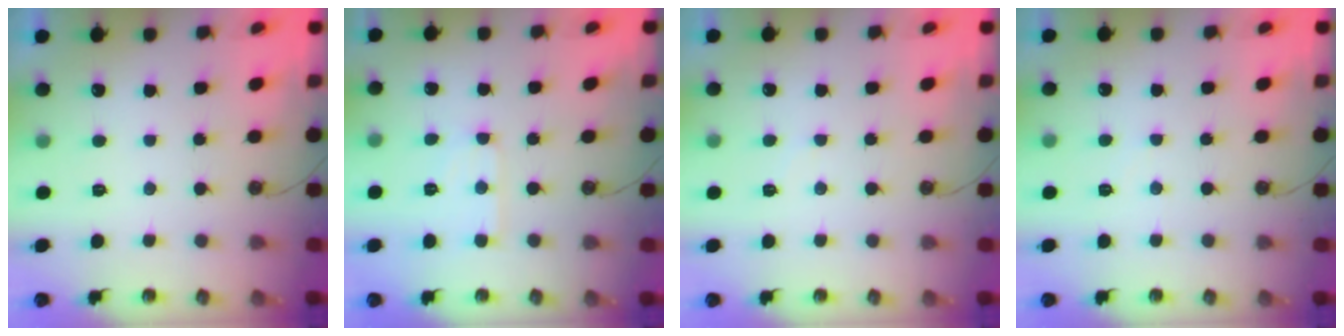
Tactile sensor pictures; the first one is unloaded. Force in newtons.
{"total": 4.6, "press": 4.6, "slide": 0.4}
{"total": 4.1, "press": 4.1, "slide": 0.6}
{"total": 1.9, "press": 1.9, "slide": 0.3}